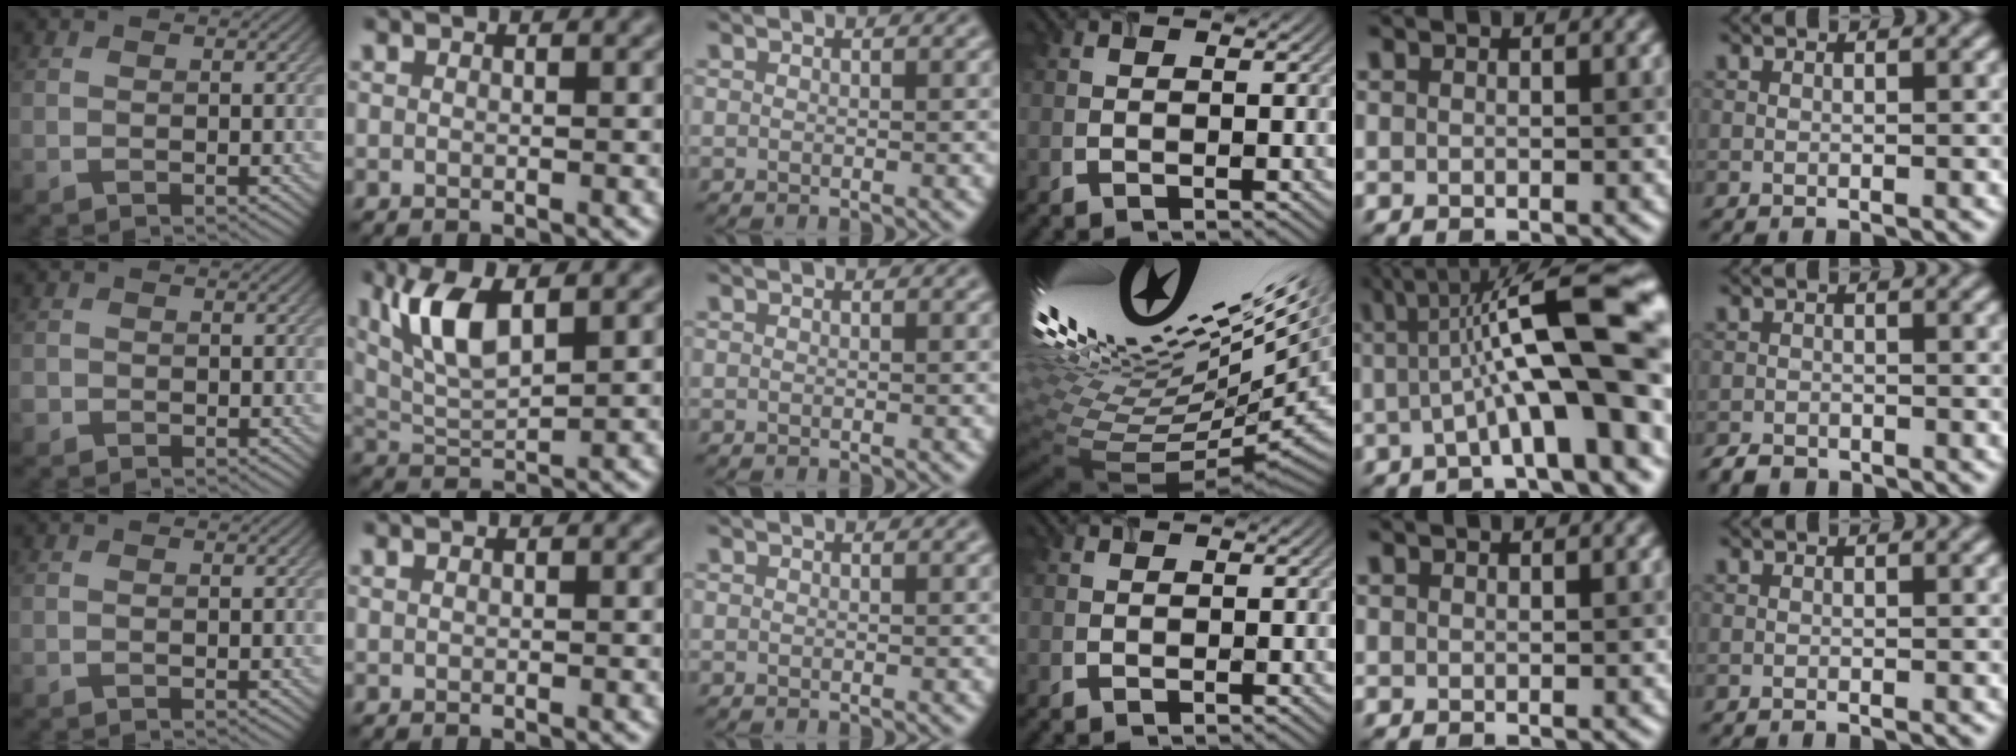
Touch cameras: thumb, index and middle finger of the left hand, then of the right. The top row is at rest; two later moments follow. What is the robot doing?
{"motion": "screw", "object": "timer"}